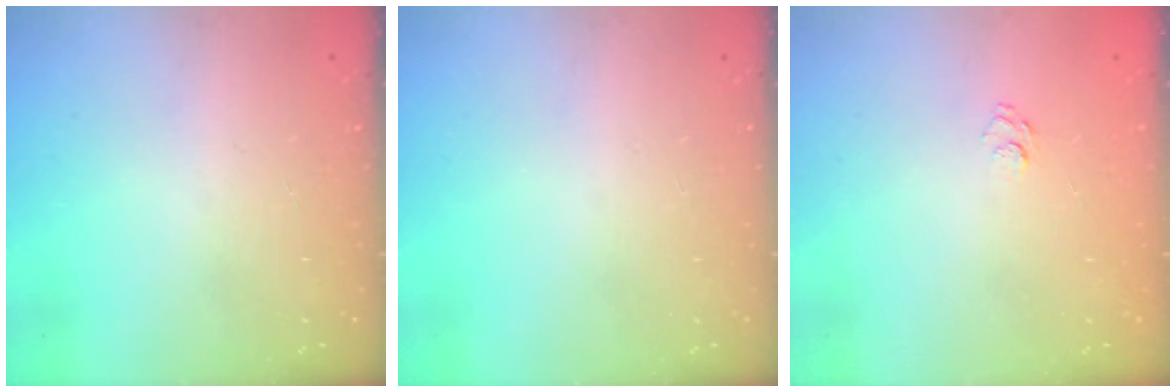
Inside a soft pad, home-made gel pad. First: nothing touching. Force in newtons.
{"total": 0.0}
{"total": 5.8, "press": 5.7, "slide": 1.1}